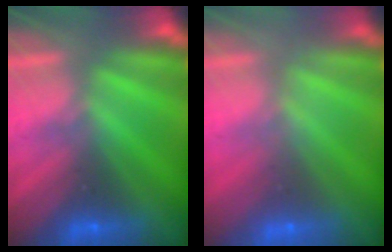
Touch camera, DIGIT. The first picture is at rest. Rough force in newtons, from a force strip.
{"total": 1.5}